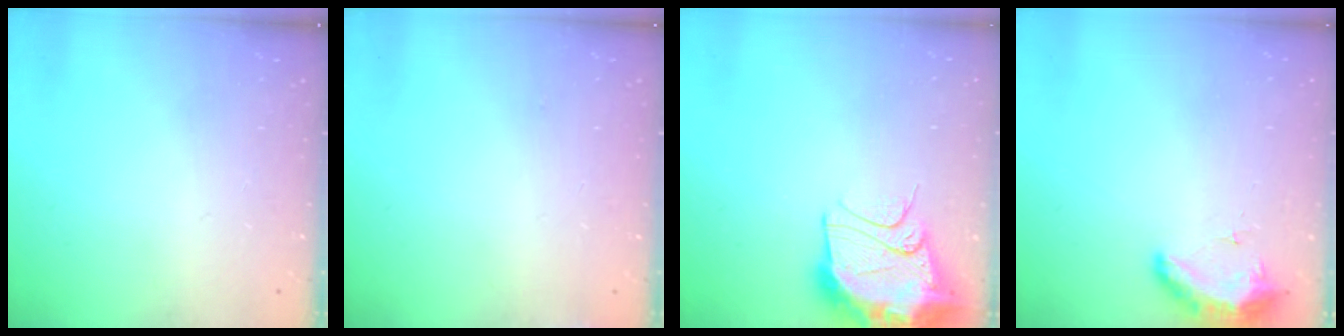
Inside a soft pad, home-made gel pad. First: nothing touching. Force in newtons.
{"total": 6.3, "press": 5.9, "slide": 2.1}
{"total": 15.8, "press": 15.7, "slide": 1.6}
{"total": 16.9, "press": 11.4, "slide": 12.5}